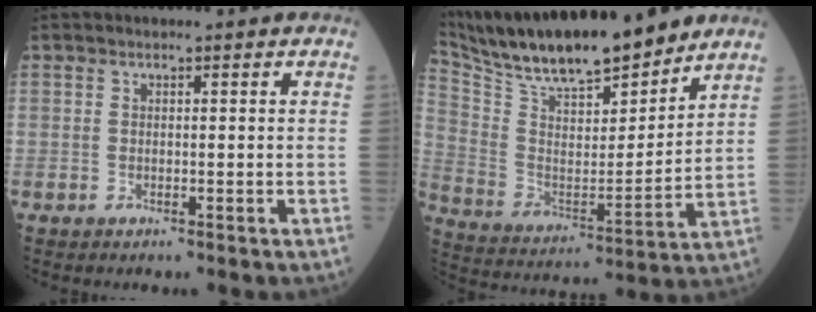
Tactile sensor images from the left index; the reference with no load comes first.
{"total": 20.3, "force": [17.6, 3.6, 9.4], "torque": [-0.175, -0.003, 0.302]}